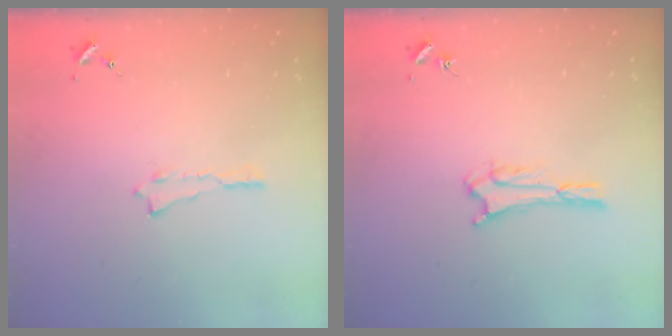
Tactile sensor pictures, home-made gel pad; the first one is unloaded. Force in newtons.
{"total": 3.3, "press": 3.3, "slide": 0.4}